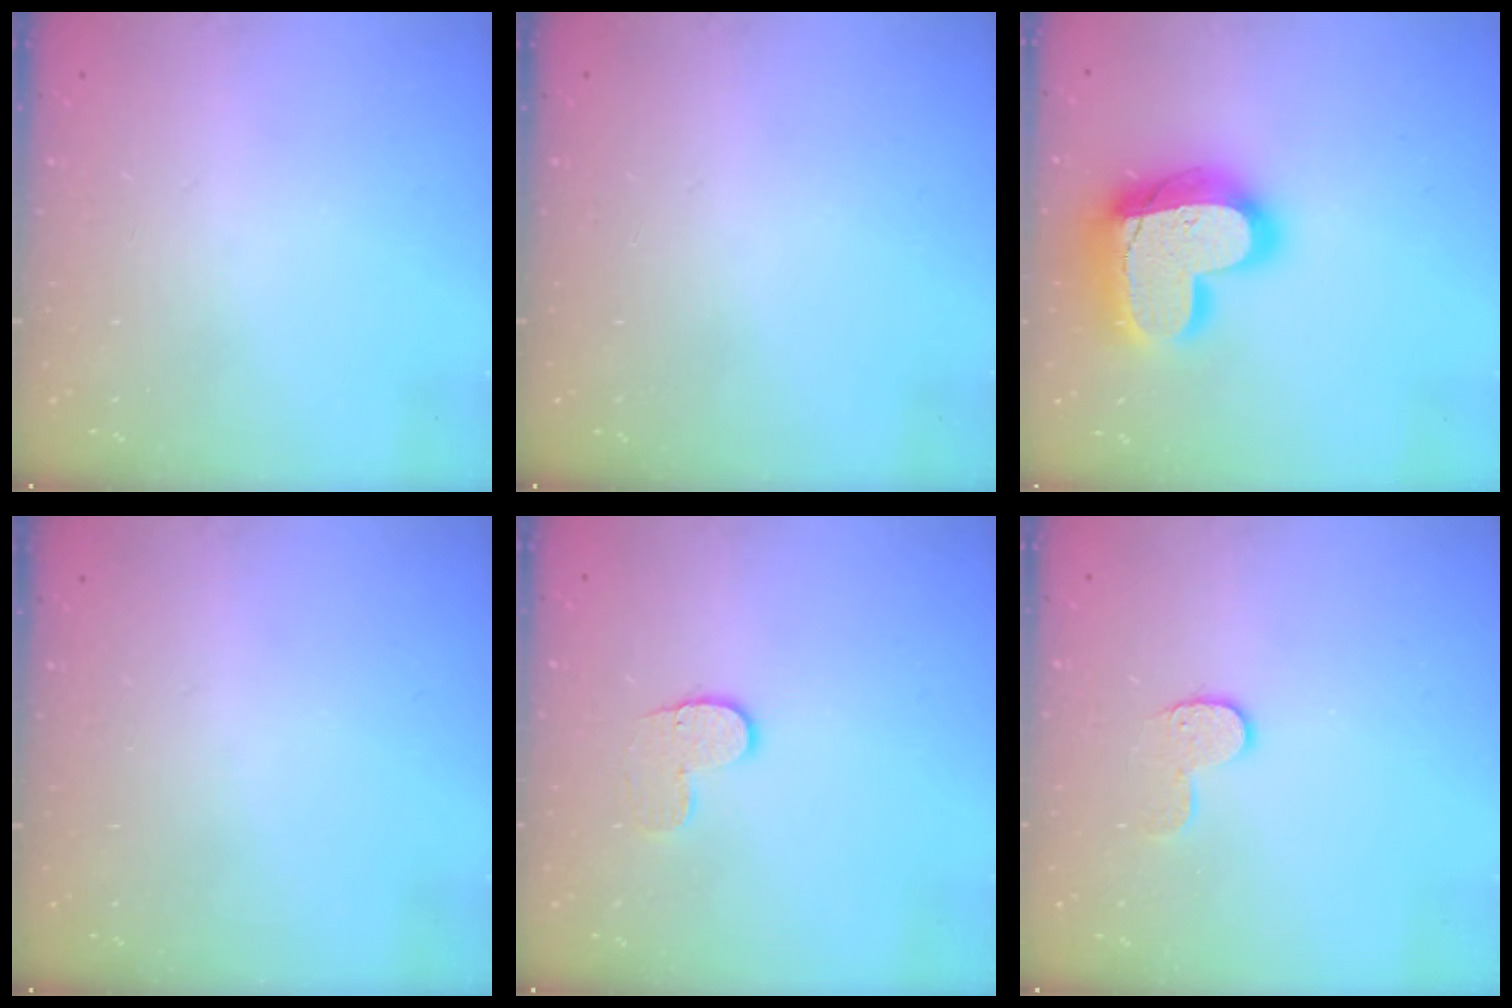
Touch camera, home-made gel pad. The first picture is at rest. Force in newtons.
{"total": 0.0}
{"total": 23.3, "press": 23.2, "slide": 1.9}
{"total": 0.0}
{"total": 6.3, "press": 6.3, "slide": 0.7}
{"total": 6.8, "press": 6.8, "slide": 0.2}